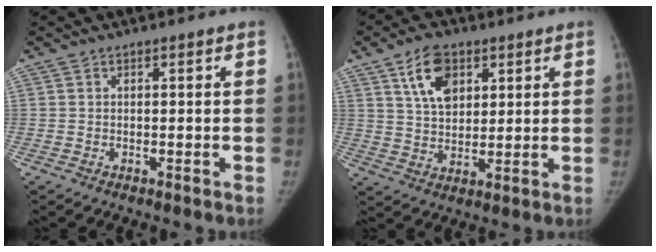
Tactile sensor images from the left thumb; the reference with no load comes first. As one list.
[{"total": 9.1, "force": [4.4, 5.5, 5.7], "torque": [-0.077, -0.020, 0.082]}]